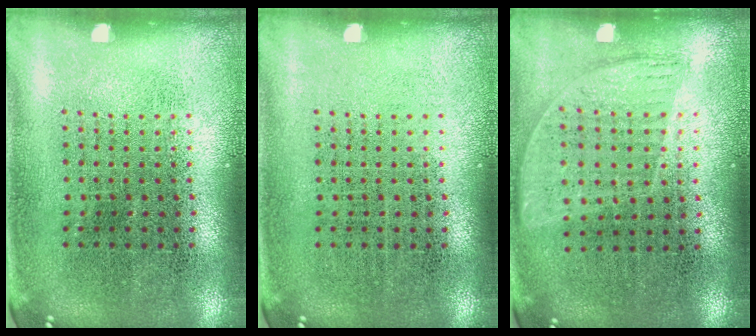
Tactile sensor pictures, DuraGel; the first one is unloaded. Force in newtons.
{"total": 0.0}
{"total": 1.0, "press": 0.8, "slide": 0.5}